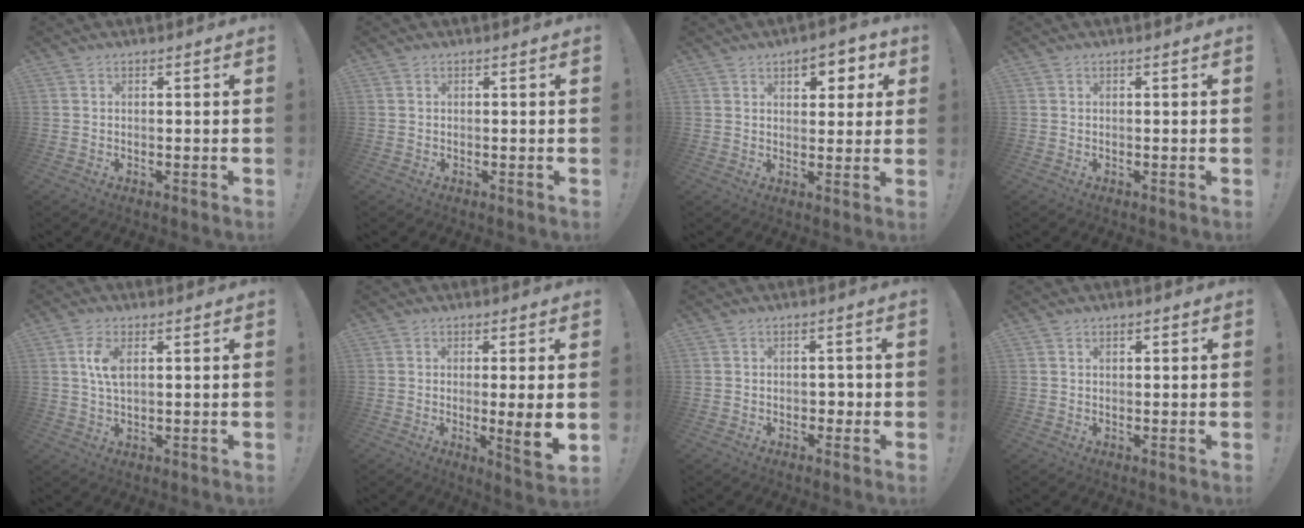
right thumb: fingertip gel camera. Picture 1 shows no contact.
{"total": 0.0}
{"total": 6.5, "force": [3.2, 4.1, 3.9], "torque": [-0.033, -0.016, 0.049]}
{"total": 0.0}
{"total": 5.9, "force": [1.6, 2.6, 5.1], "torque": [-0.099, -0.005, 0.022]}
{"total": 7.8, "force": [-0.1, -0.1, 7.8], "torque": [-0.105, -0.017, -0.002]}
{"total": 2.6, "force": [-0.8, 2.1, 1.2], "torque": [-0.019, 0.006, -0.015]}
{"total": 0.8, "force": [0.4, 0.4, 0.5], "torque": [-0.002, -0.002, 0.005]}